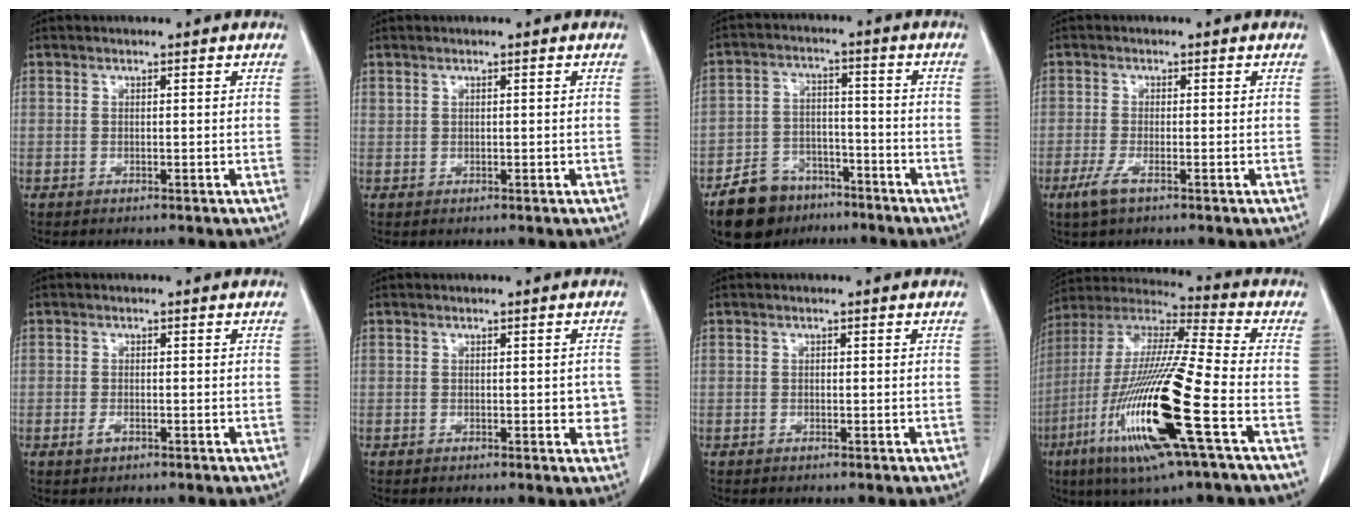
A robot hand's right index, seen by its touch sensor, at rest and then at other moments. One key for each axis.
{"total": 0.0}
{"total": 9.3, "fx": -6.8, "fy": 5.7, "fz": 2.7, "tx": -0.056, "ty": 0.009, "tz": -0.113}
{"total": 3.0, "fx": -1.7, "fy": 0.5, "fz": 2.4, "tx": -0.056, "ty": -0.007, "tz": -0.037}
{"total": 1.3, "fx": -0.6, "fy": 0.6, "fz": 0.9, "tx": -0.017, "ty": 0.000, "tz": -0.008}
{"total": 2.7, "fx": -0.2, "fy": 1.3, "fz": 2.3, "tx": -0.012, "ty": 0.002, "tz": -0.003}
{"total": 0.0}
{"total": 22.3, "fx": -7.9, "fy": 1.0, "fz": 20.9, "tx": -0.443, "ty": -0.037, "tz": -0.153}